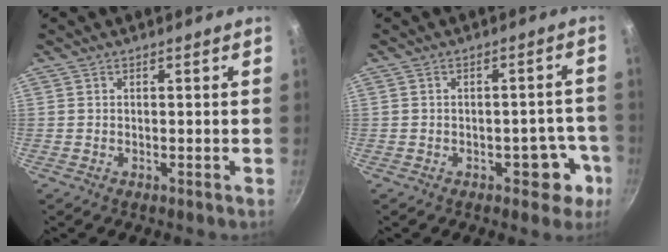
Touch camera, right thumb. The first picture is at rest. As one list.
[{"total": 5.8, "force": [-2.6, 3.6, 3.7], "torque": [-0.001, 0.033, -0.022]}]